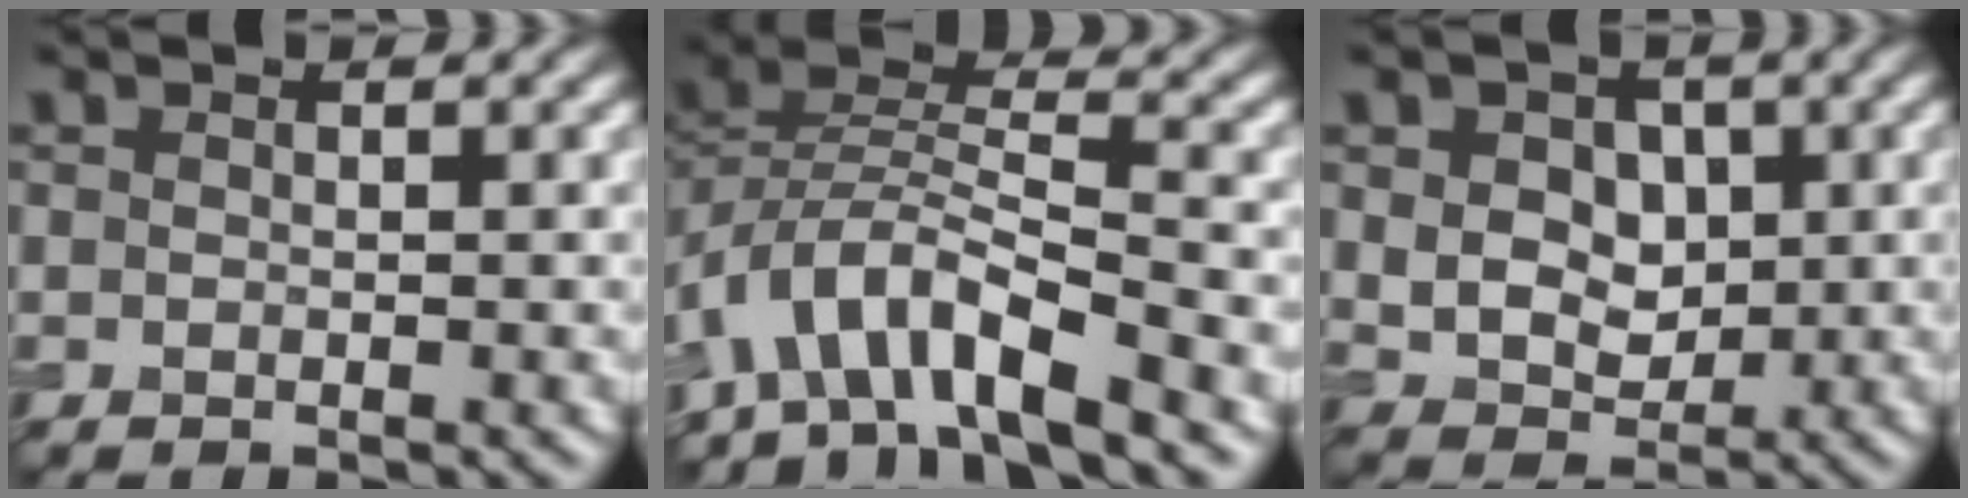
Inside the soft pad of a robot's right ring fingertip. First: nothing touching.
{"total": 7.4, "force": [-5.0, 2.8, 4.6], "torque": [-0.072, 0.006, -0.103]}
{"total": 5.8, "force": [1.3, 4.5, 3.5], "torque": [-0.055, 0.009, 0.010]}